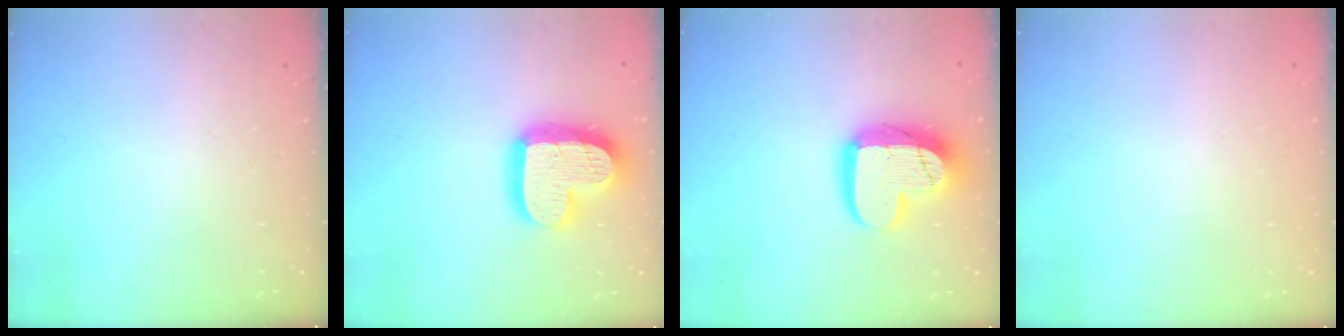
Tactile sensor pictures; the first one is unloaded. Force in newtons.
{"total": 20.3, "press": 20.2, "slide": 1.7}
{"total": 16.1, "press": 16.1, "slide": 0.9}
{"total": 0.0}